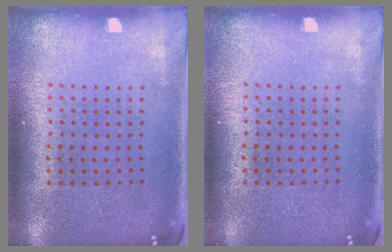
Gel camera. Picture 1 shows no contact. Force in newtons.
{"total": 0.0}